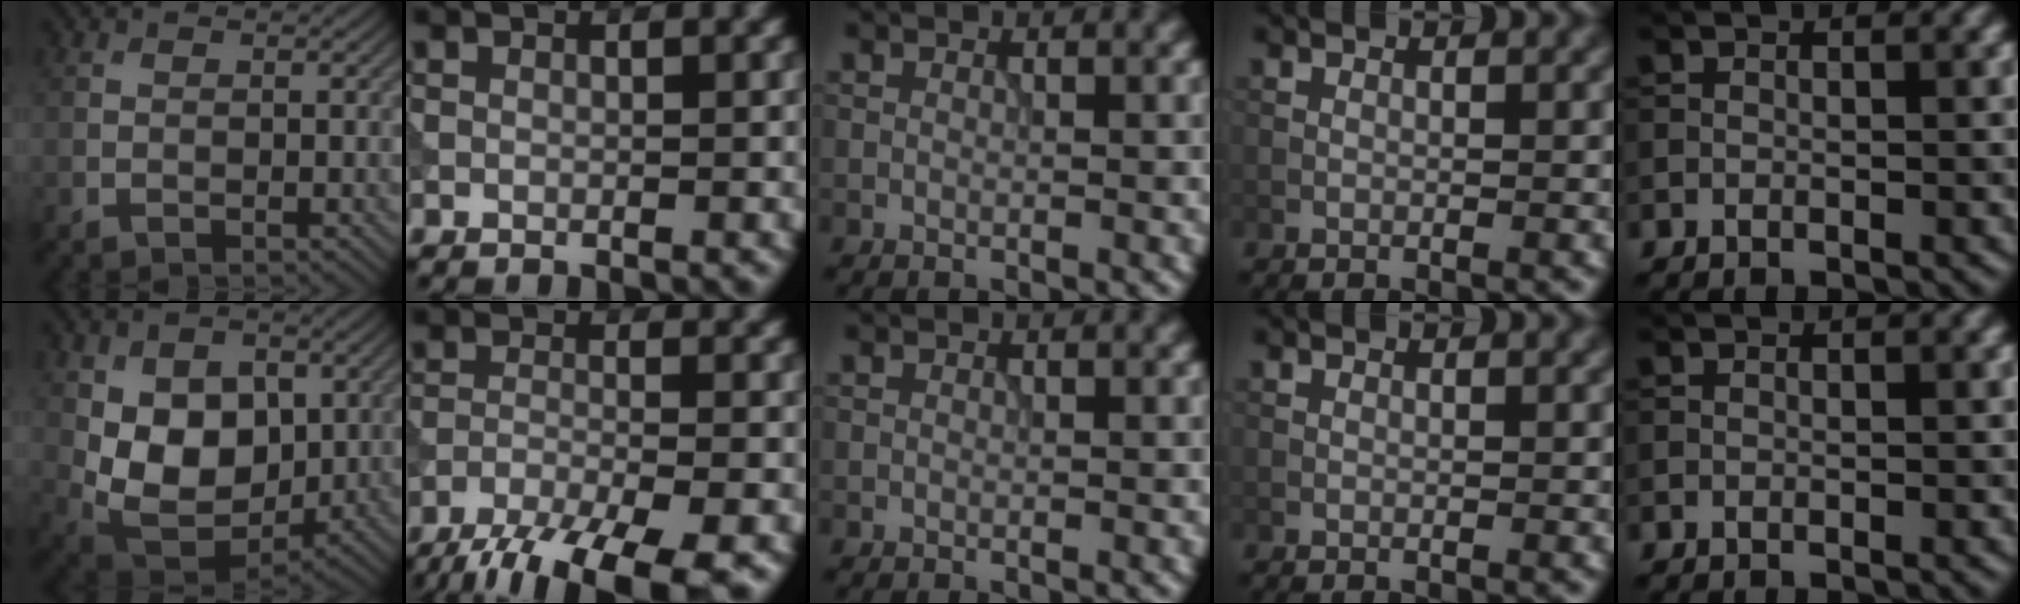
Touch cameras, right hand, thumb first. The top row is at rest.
{"thumb": {"total": 11.6, "force": [1.0, 8.2, 8.1], "torque": [-0.157, -0.016, 0.022]}, "index": {"total": 11.0, "force": [-8.9, 2.5, 6.0], "torque": [-0.112, -0.034, -0.138]}}